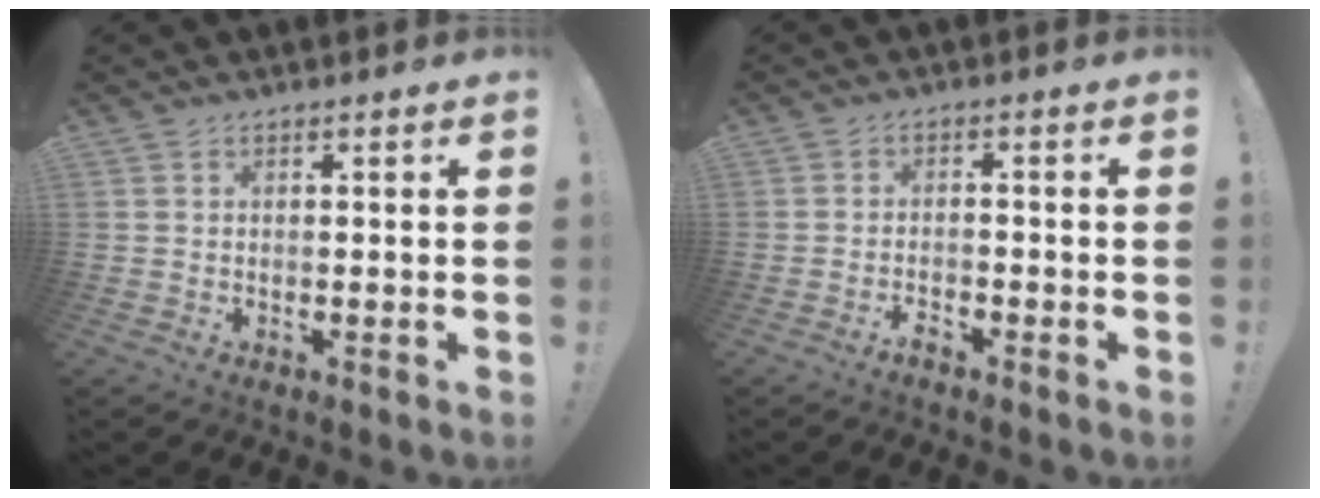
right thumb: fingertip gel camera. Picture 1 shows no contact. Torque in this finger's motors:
{"motor_torque": [0.31, -0.21, -0.03, -0.23, -0.07]}